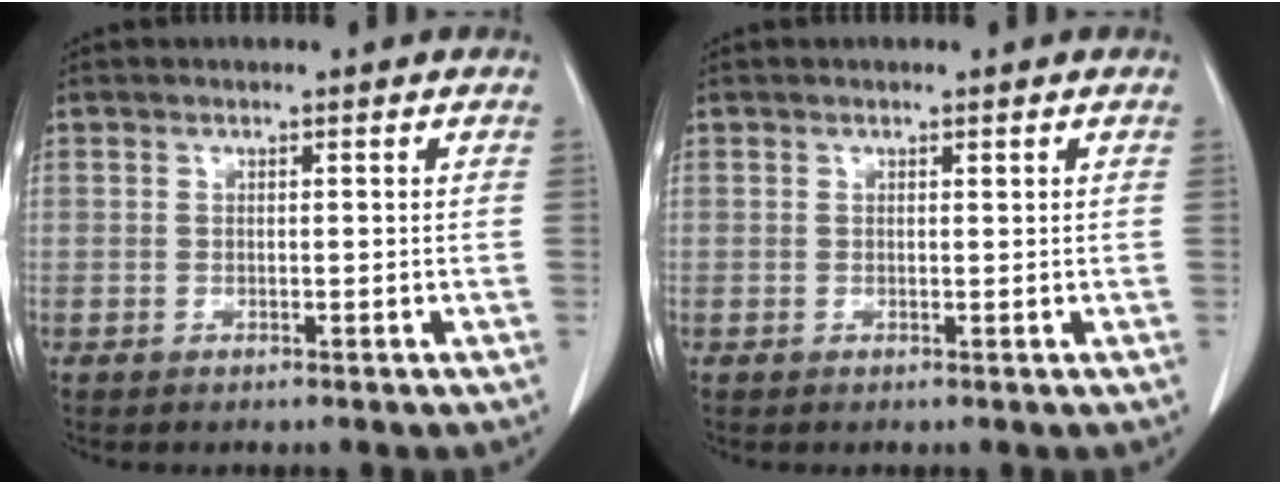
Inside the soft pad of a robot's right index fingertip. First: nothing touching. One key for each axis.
{"total": 0.0}